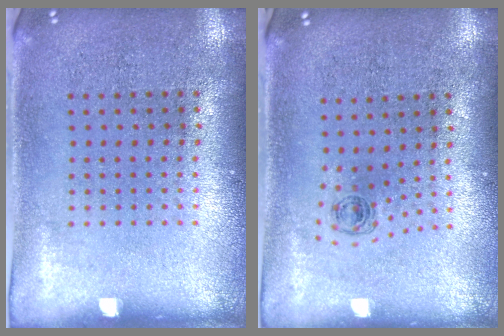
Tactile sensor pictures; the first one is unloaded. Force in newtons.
{"total": 0.5, "press": 0.3, "slide": 0.4}